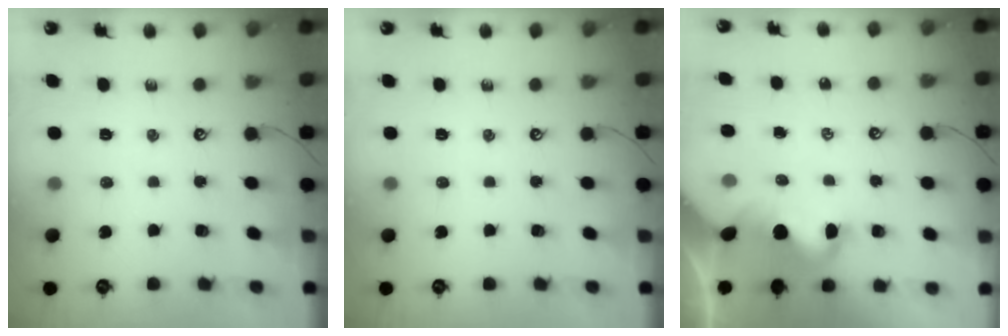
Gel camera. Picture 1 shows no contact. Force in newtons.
{"total": 0.0}
{"total": 3.0, "press": 2.9, "slide": 0.5}